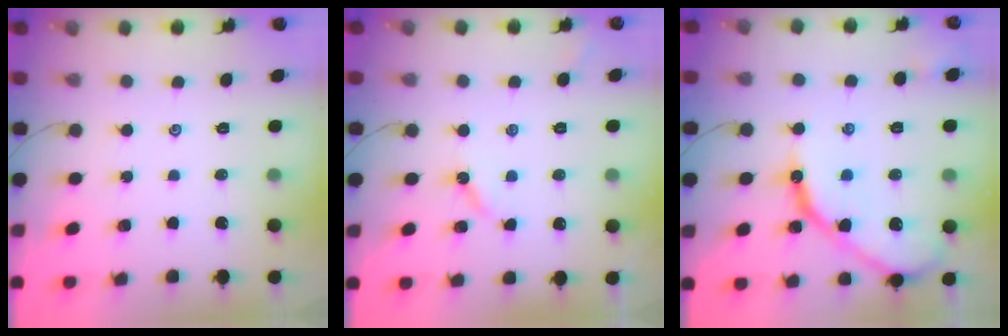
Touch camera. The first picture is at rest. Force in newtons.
{"total": 4.5, "press": 4.5, "slide": 0.7}
{"total": 14.8, "press": 14.8, "slide": 1.1}